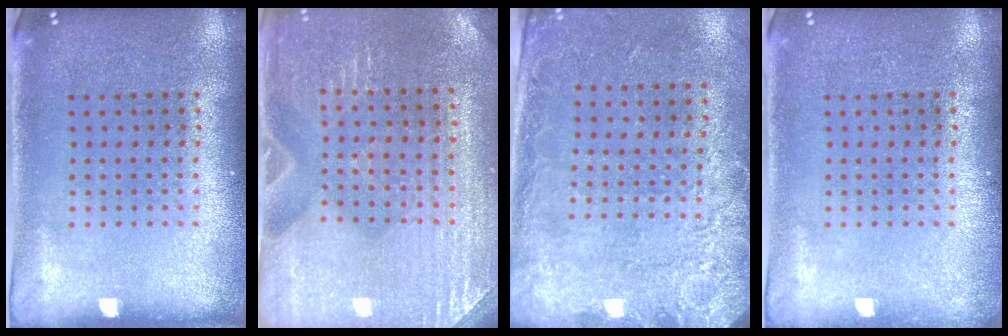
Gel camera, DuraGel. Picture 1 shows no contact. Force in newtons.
{"total": 3.1, "press": 3.1, "slide": 0.4}
{"total": 2.6, "press": 2.0, "slide": 1.7}
{"total": 0.6, "press": 0.6, "slide": 0.2}